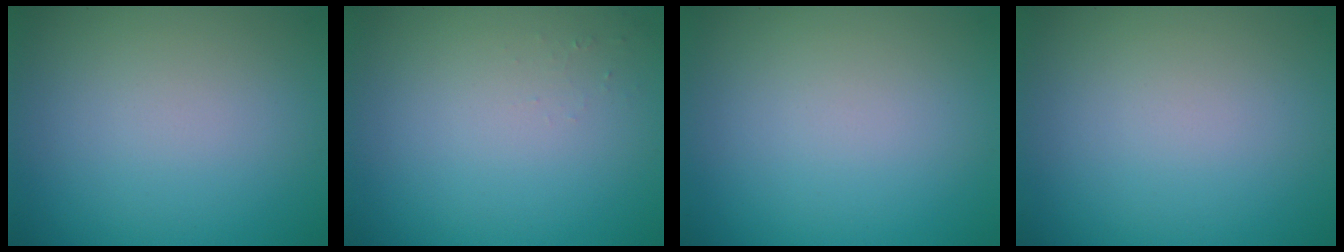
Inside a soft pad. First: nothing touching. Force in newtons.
{"total": 0.5, "press": 0.5, "slide": 0.1}
{"total": 0.0}
{"total": 0.0}